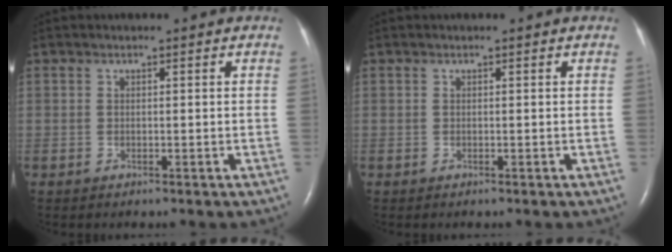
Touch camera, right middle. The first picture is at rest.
{"total": 0.0}